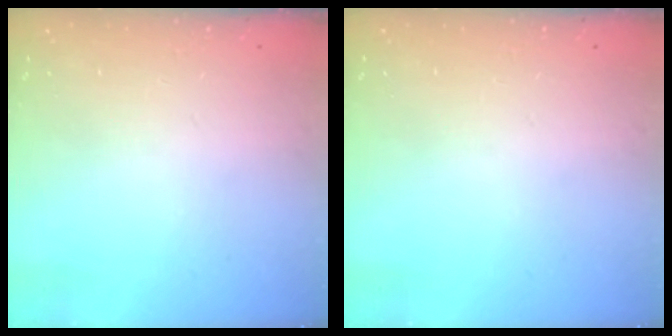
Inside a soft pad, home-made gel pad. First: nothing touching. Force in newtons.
{"total": 0.0}